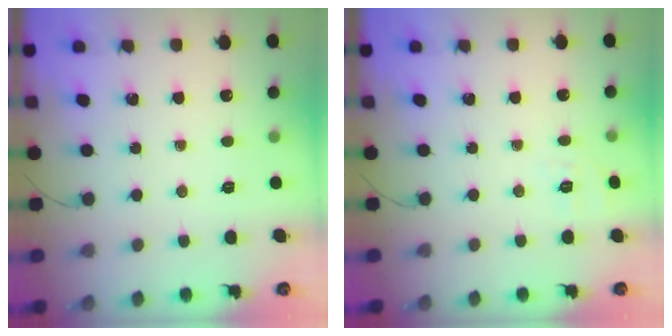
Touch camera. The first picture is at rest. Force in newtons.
{"total": 4.9, "press": 4.4, "slide": 2.3}